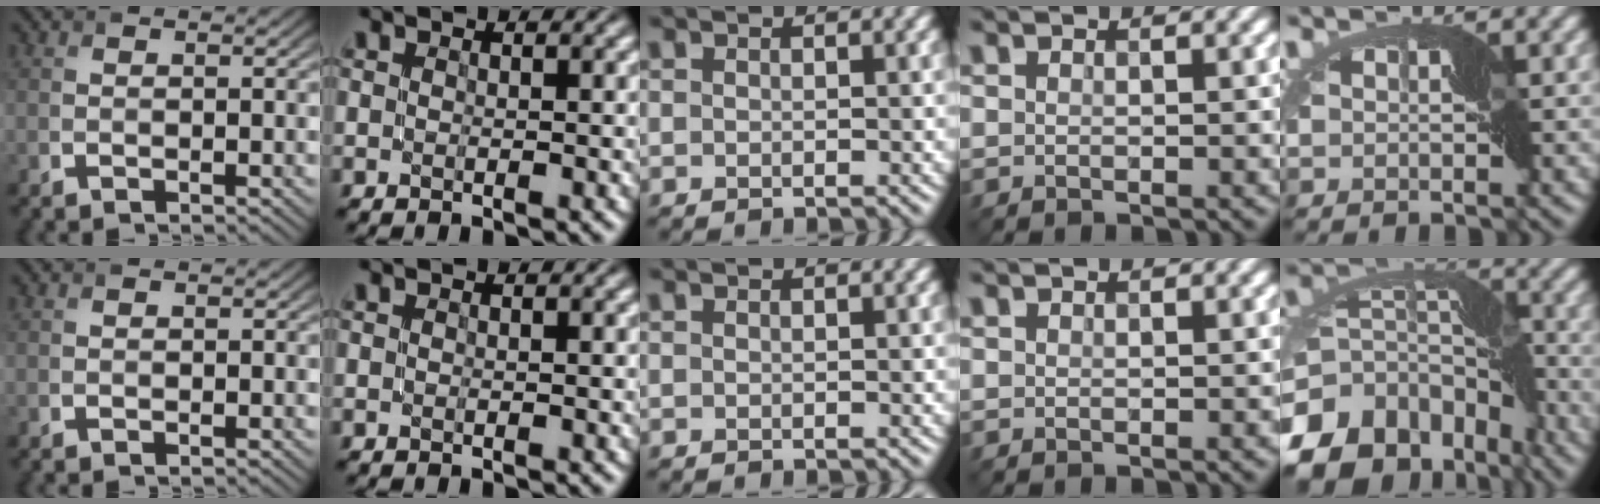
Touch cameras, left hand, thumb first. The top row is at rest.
{"little": {"total": 14.3, "force": [-8.3, 9.4, 6.9], "torque": [-0.143, 0.009, -0.149]}}